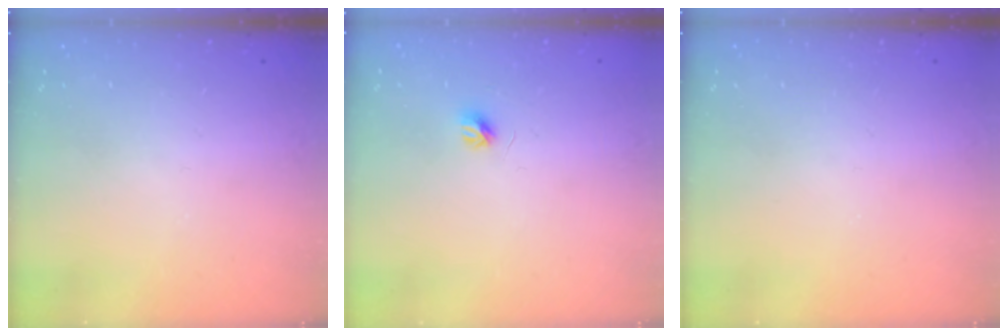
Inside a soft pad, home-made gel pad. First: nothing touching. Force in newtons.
{"total": 3.6, "press": 3.6, "slide": 0.4}
{"total": 0.0}